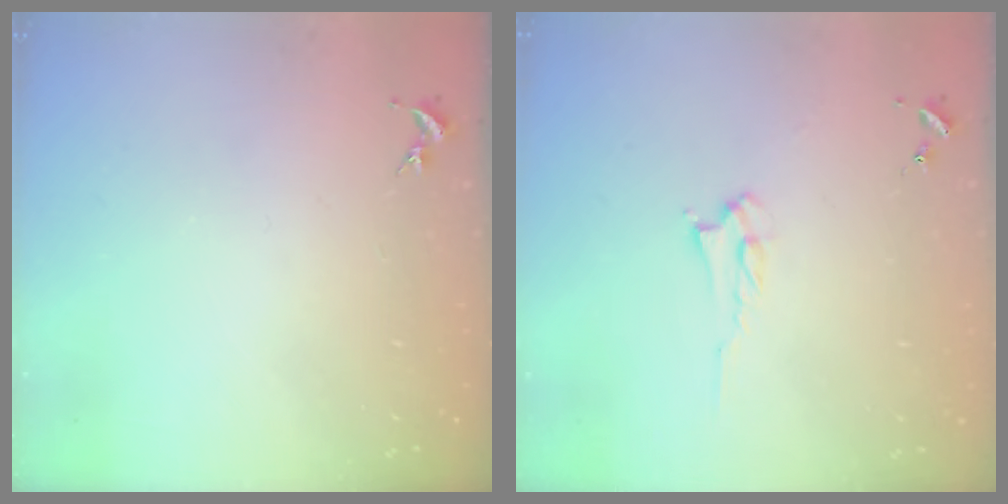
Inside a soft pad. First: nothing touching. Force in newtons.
{"total": 2.0, "press": 1.9, "slide": 0.3}